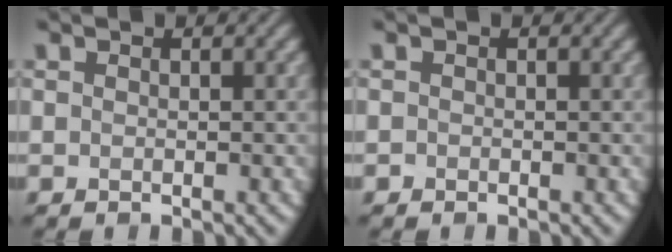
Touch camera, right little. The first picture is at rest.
{"total": 0.0}